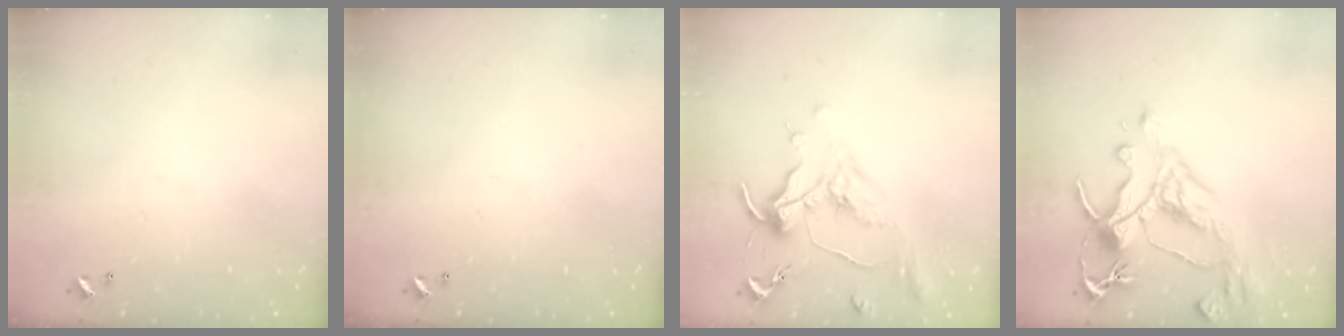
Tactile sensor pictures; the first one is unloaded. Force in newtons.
{"total": 0.0}
{"total": 1.4, "press": 0.6, "slide": 1.3}
{"total": 6.4, "press": 6.2, "slide": 1.8}